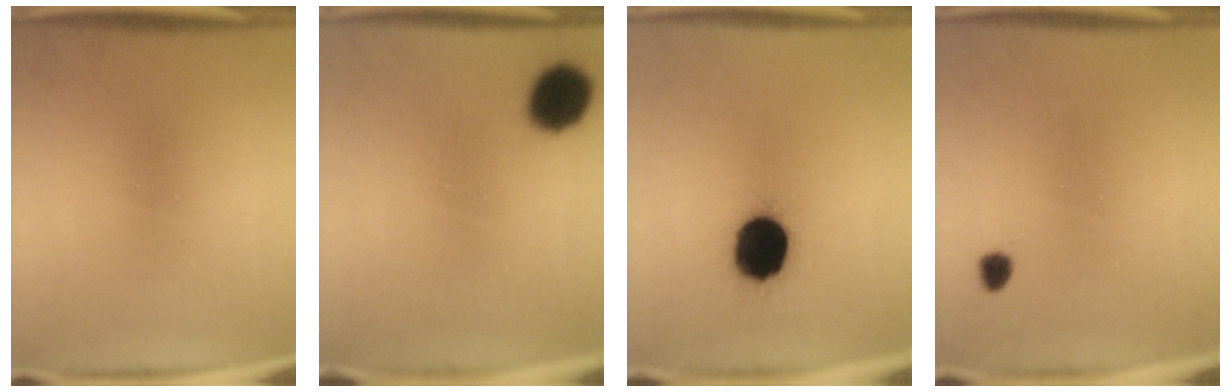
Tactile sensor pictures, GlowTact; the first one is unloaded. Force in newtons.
{"total": 11.0}
{"total": 16.0}
{"total": 1.7}